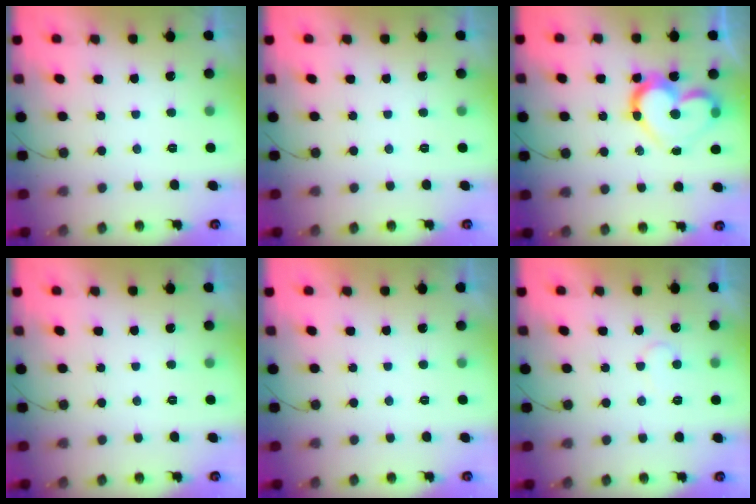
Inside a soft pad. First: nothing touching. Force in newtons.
{"total": 0.0}
{"total": 15.0, "press": 14.8, "slide": 2.0}
{"total": 0.0}
{"total": 1.7, "press": 1.7, "slide": 0.0}
{"total": 6.1, "press": 6.1, "slide": 0.4}